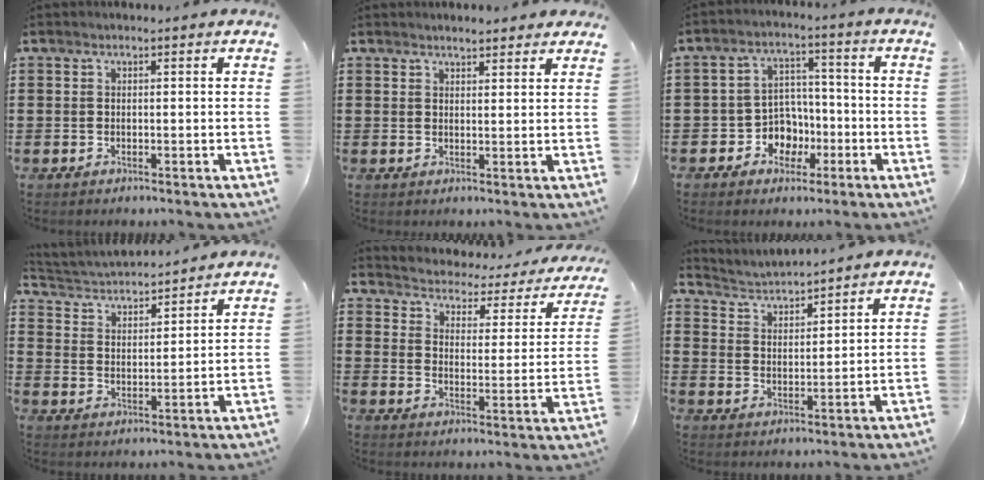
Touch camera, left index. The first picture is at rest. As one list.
[{"total": 2.2, "force": [2.1, 0.3, 0.6], "torque": [-0.015, 0.004, 0.040]}, {"total": 6.0, "force": [-2.0, 5.3, 1.8], "torque": [-0.046, 0.013, -0.034]}, {"total": 3.7, "force": [3.7, 0.3, 0.3], "torque": [-0.026, -0.026, 0.060]}, {"total": 2.1, "force": [2.1, 0.4, -0.1], "torque": [-0.019, -0.029, 0.023]}, {"total": 3.2, "force": [3.2, -0.1, -0.3], "torque": [-0.011, -0.022, 0.053]}]